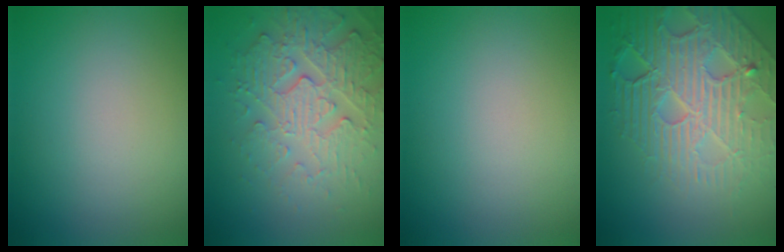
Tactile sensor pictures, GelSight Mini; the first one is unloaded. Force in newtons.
{"total": 4.4, "press": 4.4, "slide": 0.5}
{"total": 0.0}
{"total": 8.0, "press": 5.9, "slide": 5.4}